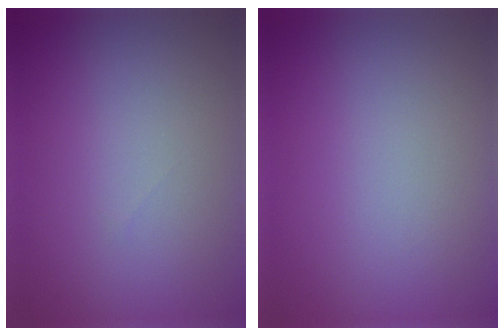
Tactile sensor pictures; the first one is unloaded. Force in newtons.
{"total": 0.0}